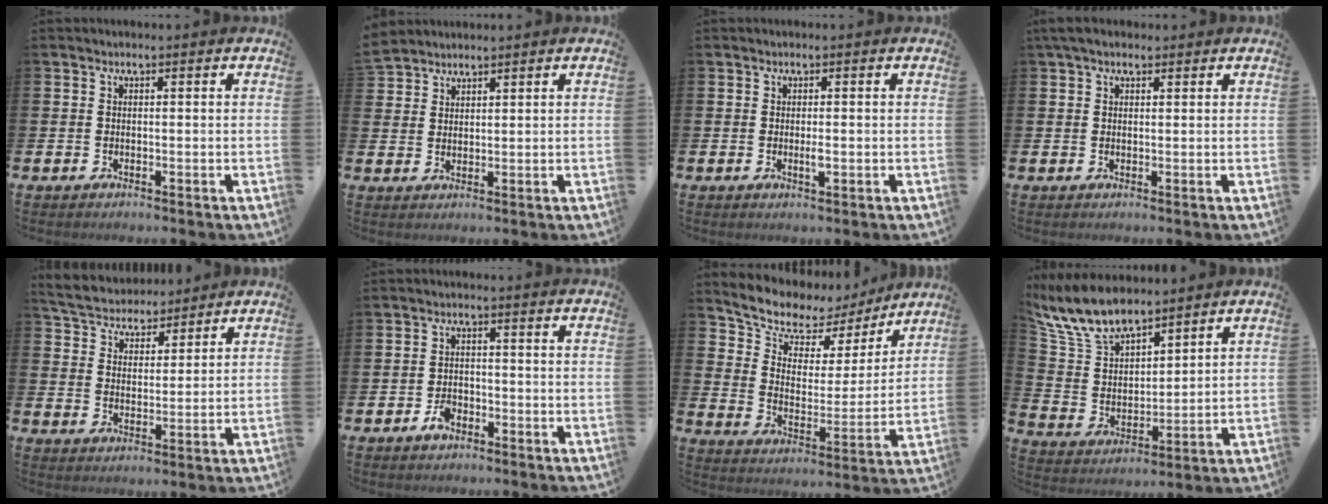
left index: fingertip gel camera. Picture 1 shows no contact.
{"total": 3.0, "force": [2.8, 0.5, -0.6], "torque": [0.016, -0.018, 0.053]}
{"total": 1.2, "force": [-0.3, 0.3, 1.1], "torque": [-0.006, -0.007, -0.009]}
{"total": 2.6, "force": [1.9, 1.3, 1.3], "torque": [-0.017, 0.000, 0.032]}
{"total": 4.9, "force": [4.7, 1.1, -0.3], "torque": [-0.019, -0.032, 0.083]}
{"total": 2.5, "force": [-1.6, 1.5, 1.2], "torque": [-0.022, 0.005, -0.033]}
{"total": 7.9, "force": [7.0, 3.5, 1.5], "torque": [-0.068, -0.055, 0.120]}
{"total": 9.5, "force": [8.4, 3.0, 3.4], "torque": [-0.103, -0.034, 0.158]}